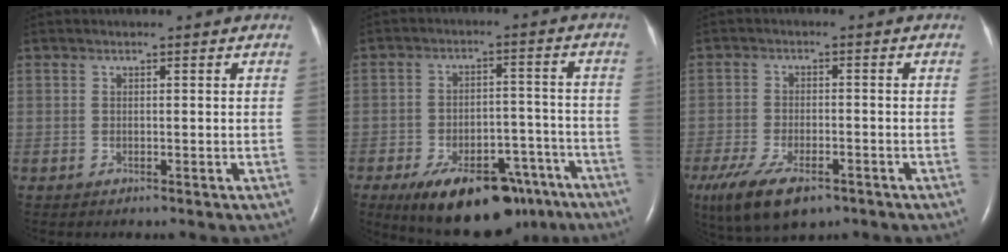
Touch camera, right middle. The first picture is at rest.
{"total": 17.6, "force": [-12.3, 7.9, 9.8], "torque": [-0.128, 0.020, -0.177]}
{"total": 10.9, "force": [-6.9, 4.4, 7.2], "torque": [-0.144, -0.017, -0.113]}